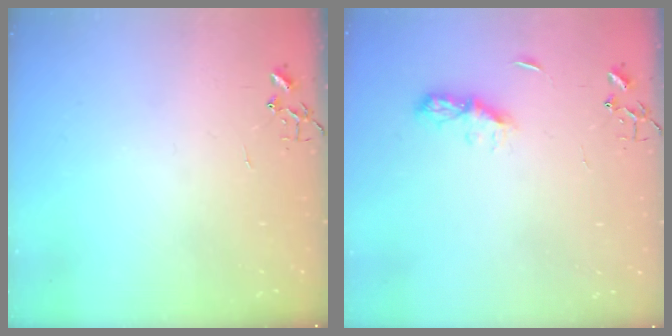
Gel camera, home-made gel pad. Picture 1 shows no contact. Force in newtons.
{"total": 6.4, "press": 6.3, "slide": 0.7}